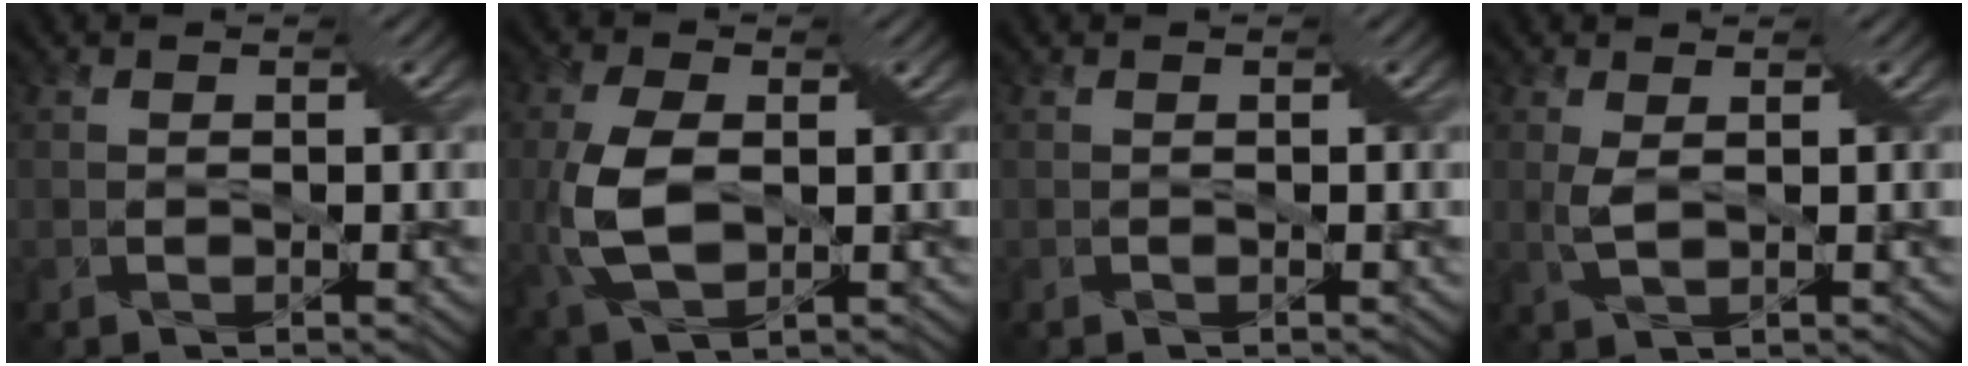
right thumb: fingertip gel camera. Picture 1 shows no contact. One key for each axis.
{"total": 8.5, "fx": -0.5, "fy": 4.4, "fz": 7.3, "tx": -0.169, "ty": -0.001, "tz": -0.009}
{"total": 0.0}
{"total": 2.6, "fx": 0.5, "fy": 0.8, "fz": 2.5, "tx": -0.059, "ty": 0.000, "tz": 0.015}